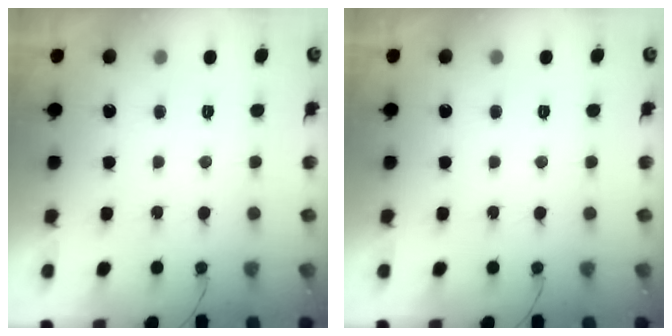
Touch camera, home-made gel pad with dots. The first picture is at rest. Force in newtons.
{"total": 0.0}